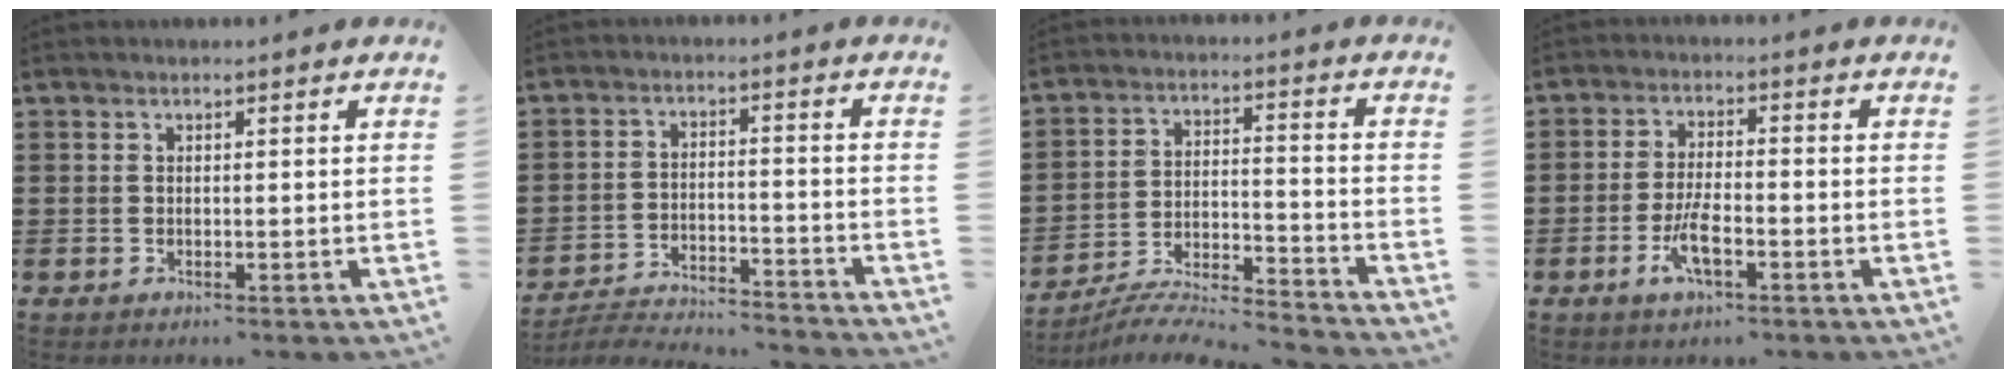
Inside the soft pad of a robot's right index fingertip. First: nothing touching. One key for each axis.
{"total": 5.1, "fx": -5.1, "fy": 0.2, "fz": 0.9, "tx": -0.023, "ty": 0.001, "tz": -0.105}
{"total": 7.0, "fx": -6.7, "fy": 0.4, "fz": 1.9, "tx": -0.035, "ty": 0.002, "tz": -0.133}
{"total": 5.4, "fx": -2.4, "fy": 1.4, "fz": 4.6, "tx": -0.103, "ty": -0.009, "tz": -0.048}